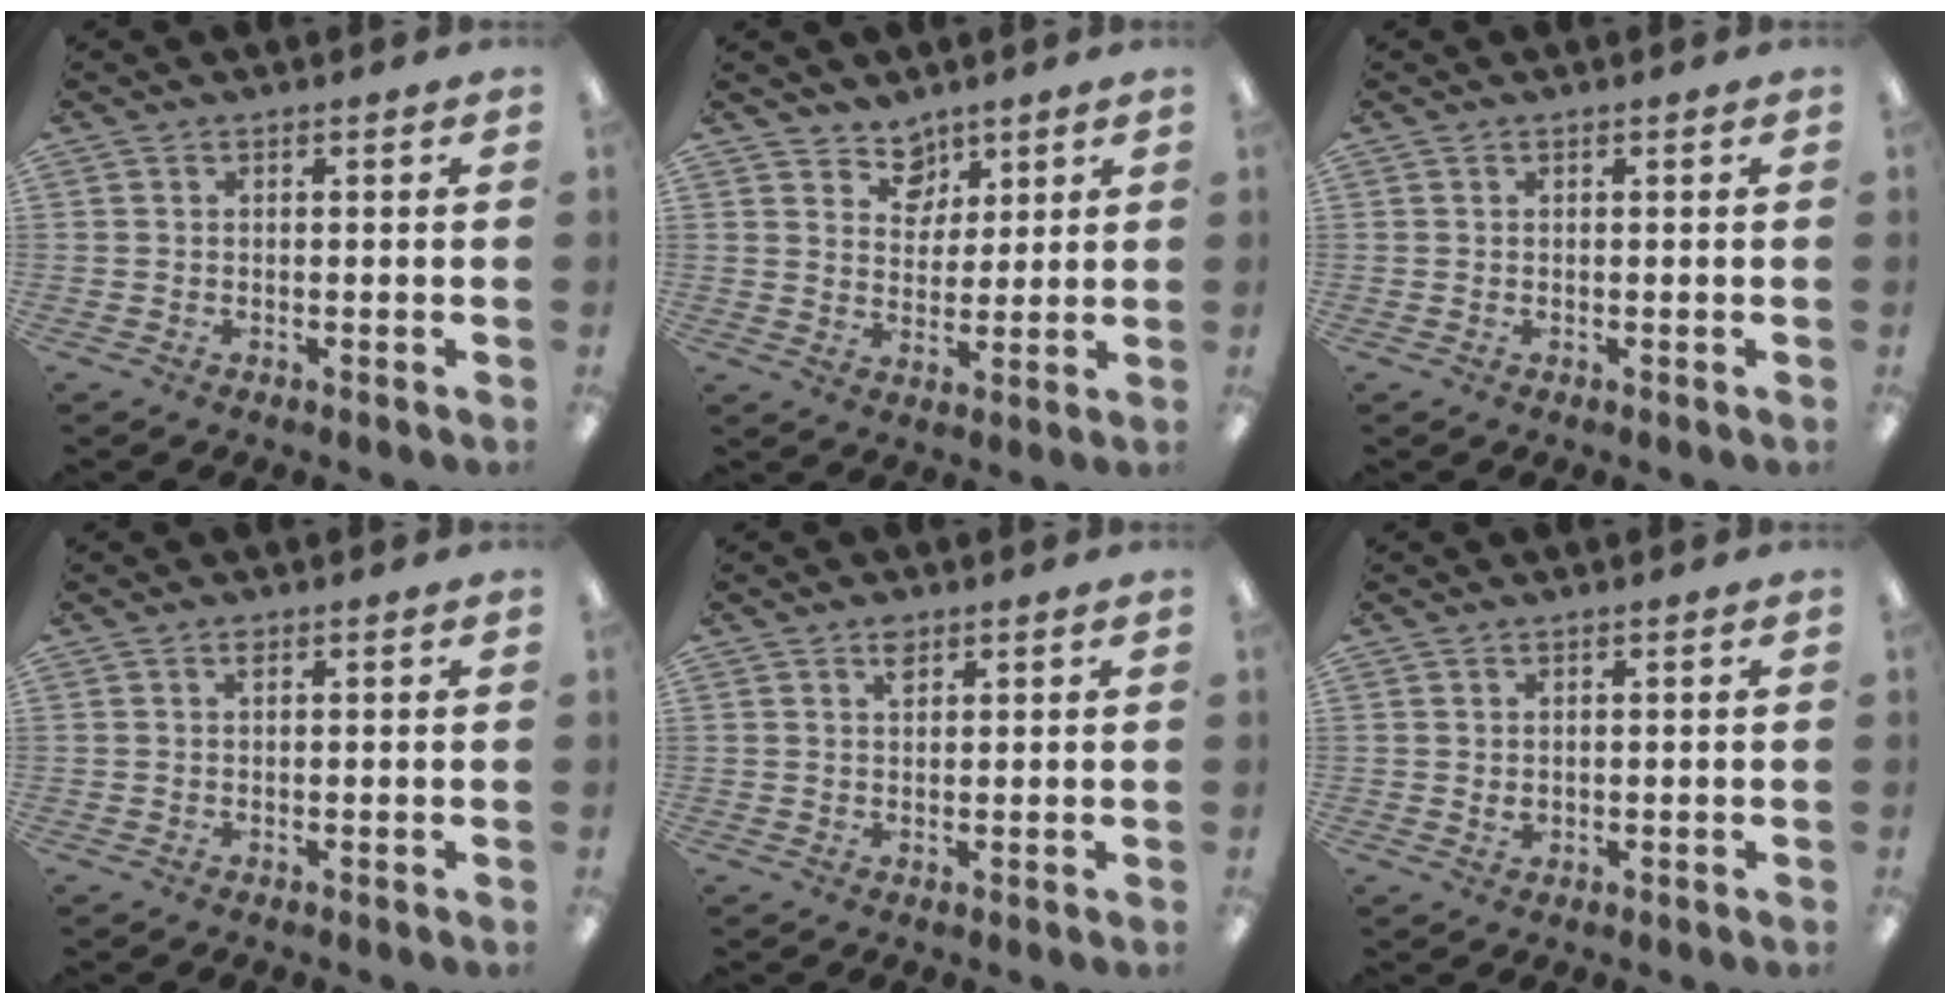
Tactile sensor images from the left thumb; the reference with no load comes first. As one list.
[{"total": 6.6, "force": [4.9, 4.4, 0.3], "torque": [-0.001, -0.035, 0.091]}, {"total": 0.0}, {"total": 0.9, "force": [0.6, 0.4, 0.6], "torque": [-0.007, -0.001, 0.009]}, {"total": 1.7, "force": [1.3, 0.7, 0.9], "torque": [-0.014, -0.003, 0.022]}, {"total": 1.4, "force": [0.7, 1.0, 0.8], "torque": [-0.009, -0.003, 0.011]}]